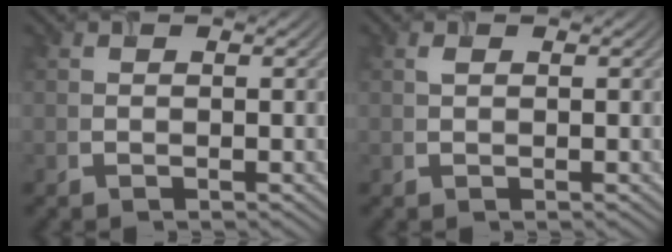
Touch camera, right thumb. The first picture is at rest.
{"total": 0.6, "force": [0.3, 0.2, 0.4], "torque": [-0.013, 0.002, 0.005]}